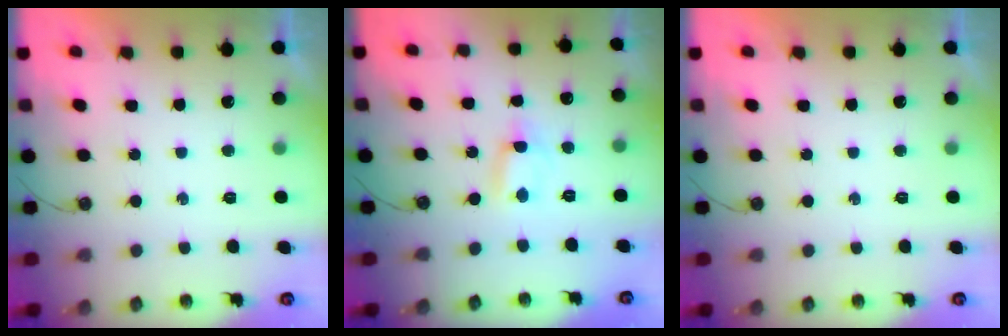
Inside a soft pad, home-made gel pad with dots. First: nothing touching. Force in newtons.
{"total": 0.6, "press": 0.3, "slide": 0.6}
{"total": 0.0}